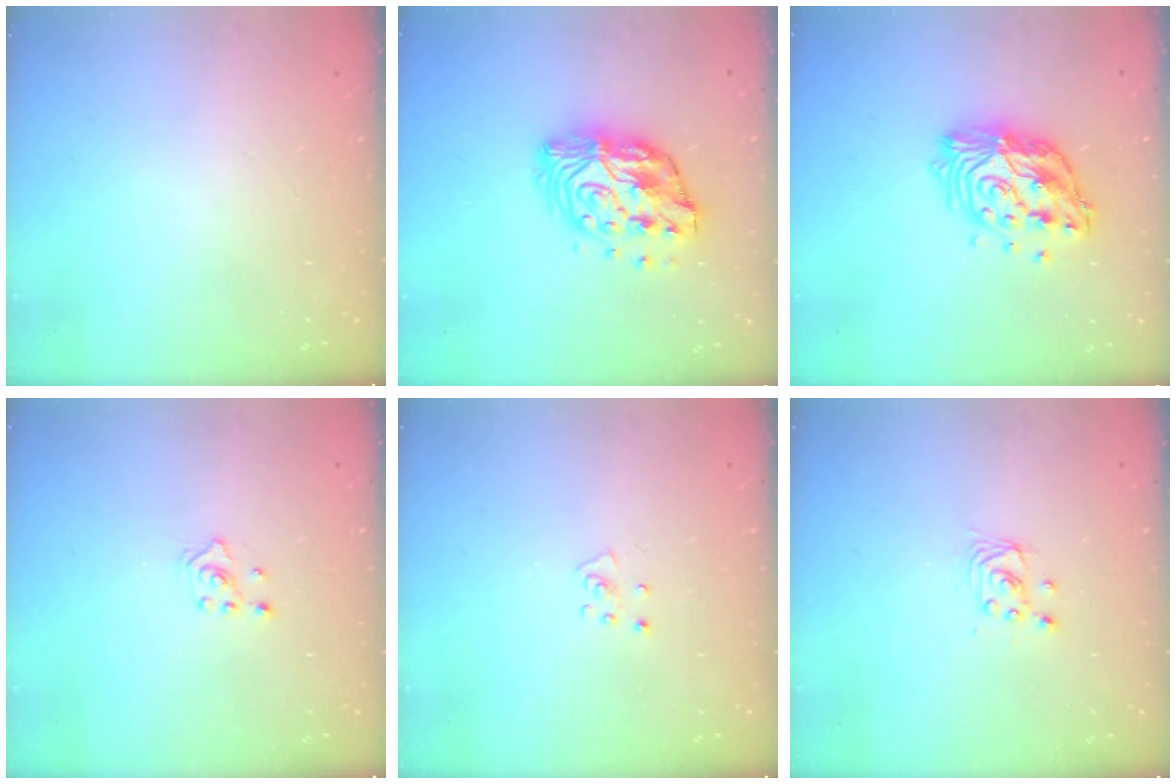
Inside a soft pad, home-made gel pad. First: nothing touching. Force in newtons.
{"total": 14.0, "press": 13.9, "slide": 1.1}
{"total": 16.8, "press": 16.7, "slide": 1.5}
{"total": 2.4, "press": 2.2, "slide": 0.8}
{"total": 3.9, "press": 3.9, "slide": 0.3}
{"total": 2.9, "press": 2.9, "slide": 0.2}